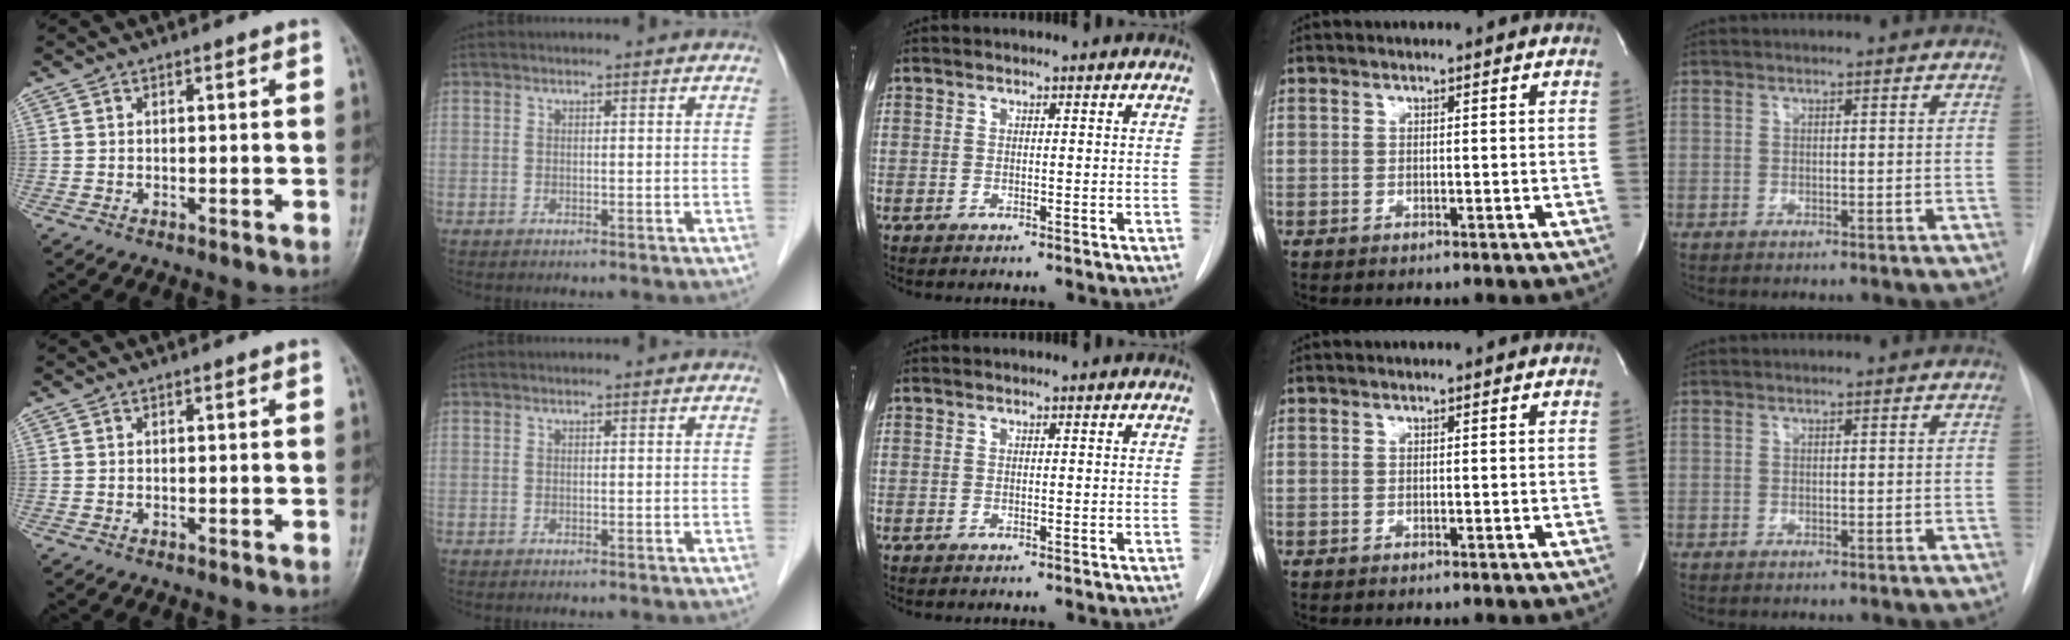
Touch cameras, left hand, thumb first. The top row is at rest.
{}